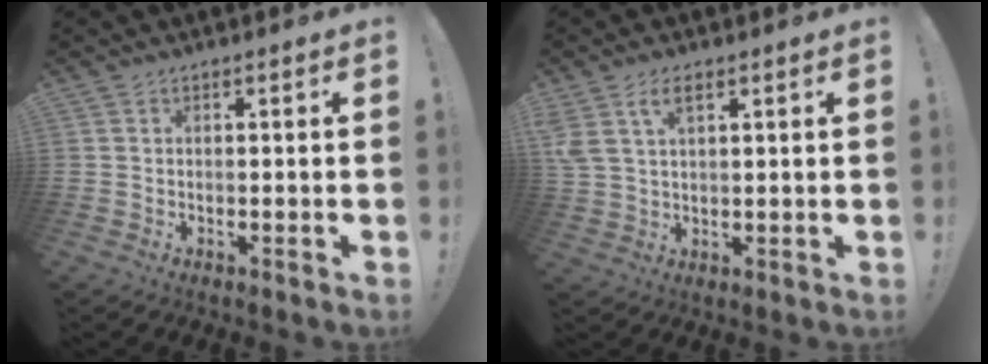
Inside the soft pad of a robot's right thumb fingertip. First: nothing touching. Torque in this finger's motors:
{"motor_torque": [0.93, 1.59, 1.06, 0.16, 0.08]}